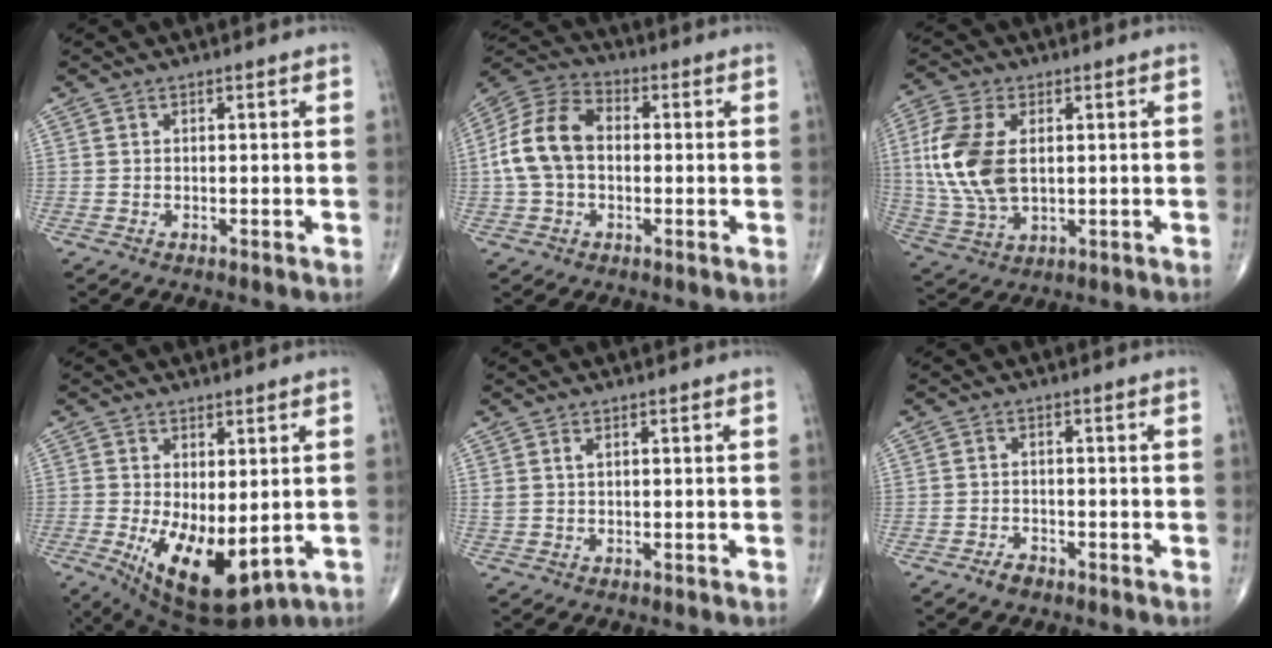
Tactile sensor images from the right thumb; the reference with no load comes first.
{"total": 12.2, "force": [-0.1, 8.4, 8.8], "torque": [-0.175, 0.036, -0.011]}
{"total": 14.2, "force": [1.7, 8.2, 11.4], "torque": [-0.256, -0.004, 0.038]}
{"total": 12.8, "force": [-2.3, 6.1, 11.0], "torque": [-0.178, -0.026, -0.012]}
{"total": 1.3, "force": [0.7, 0.5, 1.0], "torque": [-0.023, 0.006, 0.018]}
{"total": 2.3, "force": [-1.7, 1.3, 0.9], "torque": [-0.017, 0.007, -0.029]}